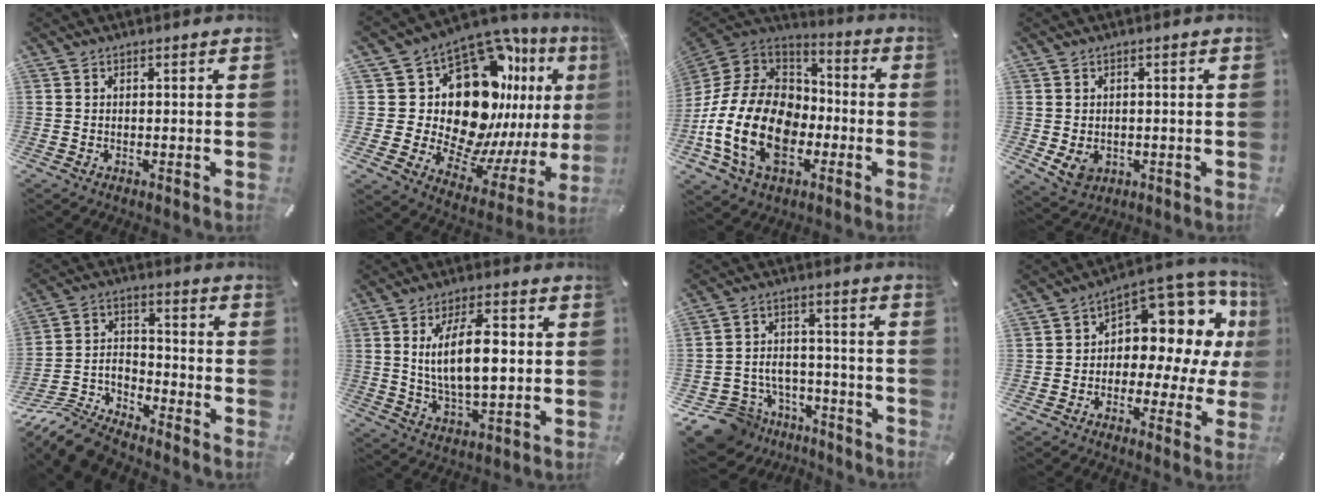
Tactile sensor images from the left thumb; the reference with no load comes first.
{"total": 24.2, "force": [10.0, 15.7, 15.5], "torque": [-0.259, -0.118, 0.206]}
{"total": 22.5, "force": [-7.0, 15.9, 14.3], "torque": [-0.310, 0.028, -0.113]}
{"total": 4.6, "force": [-0.6, 4.0, 2.2], "torque": [-0.034, -0.002, -0.010]}
{"total": 12.1, "force": [-11.0, 3.0, 3.9], "torque": [-0.070, 0.045, -0.217]}
{"total": 13.3, "force": [2.1, 6.2, 11.6], "torque": [-0.214, -0.006, 0.026]}
{"total": 11.1, "force": [-7.4, 7.8, 2.7], "torque": [-0.052, 0.051, -0.127]}
{"total": 9.7, "force": [3.8, 6.6, 6.0], "torque": [-0.075, -0.058, 0.063]}